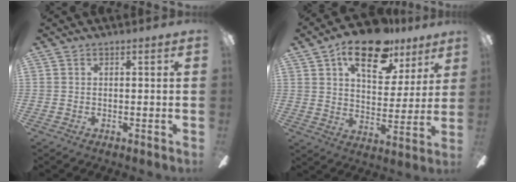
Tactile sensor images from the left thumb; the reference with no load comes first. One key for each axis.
{"total": 18.4, "fx": 11.7, "fy": 8.6, "fz": 11.3, "tx": -0.174, "ty": -0.049, "tz": 0.199}